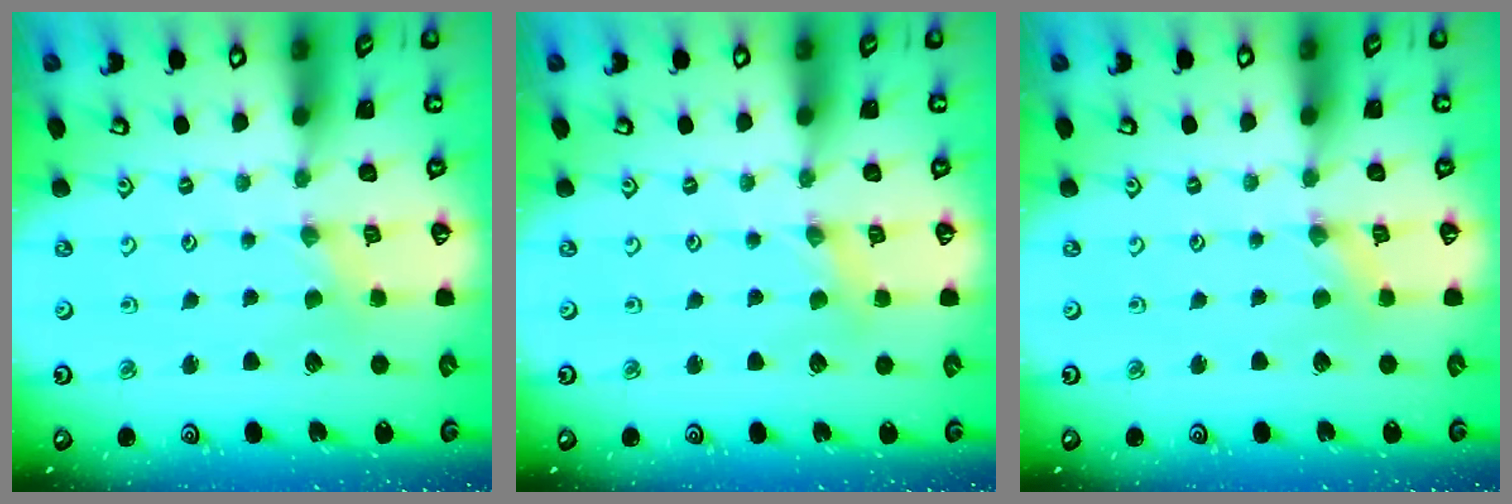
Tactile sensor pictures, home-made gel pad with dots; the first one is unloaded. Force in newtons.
{"total": 1.3, "press": 1.3, "slide": 0.3}
{"total": 0.9, "press": 0.9, "slide": 0.2}